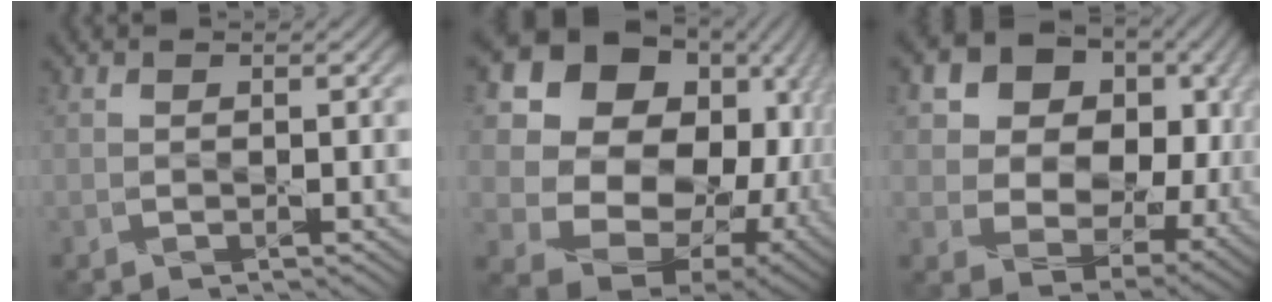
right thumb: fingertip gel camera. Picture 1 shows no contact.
{"total": 18.8, "force": [2.2, 14.8, 11.4], "torque": [-0.221, -0.047, 0.086]}
{"total": 17.2, "force": [5.2, 12.4, 10.7], "torque": [-0.203, 0.000, 0.119]}